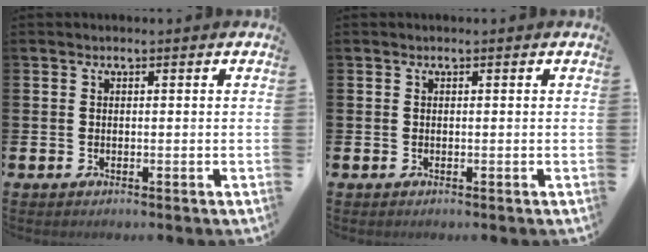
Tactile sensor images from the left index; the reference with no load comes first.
{"total": 0.0}